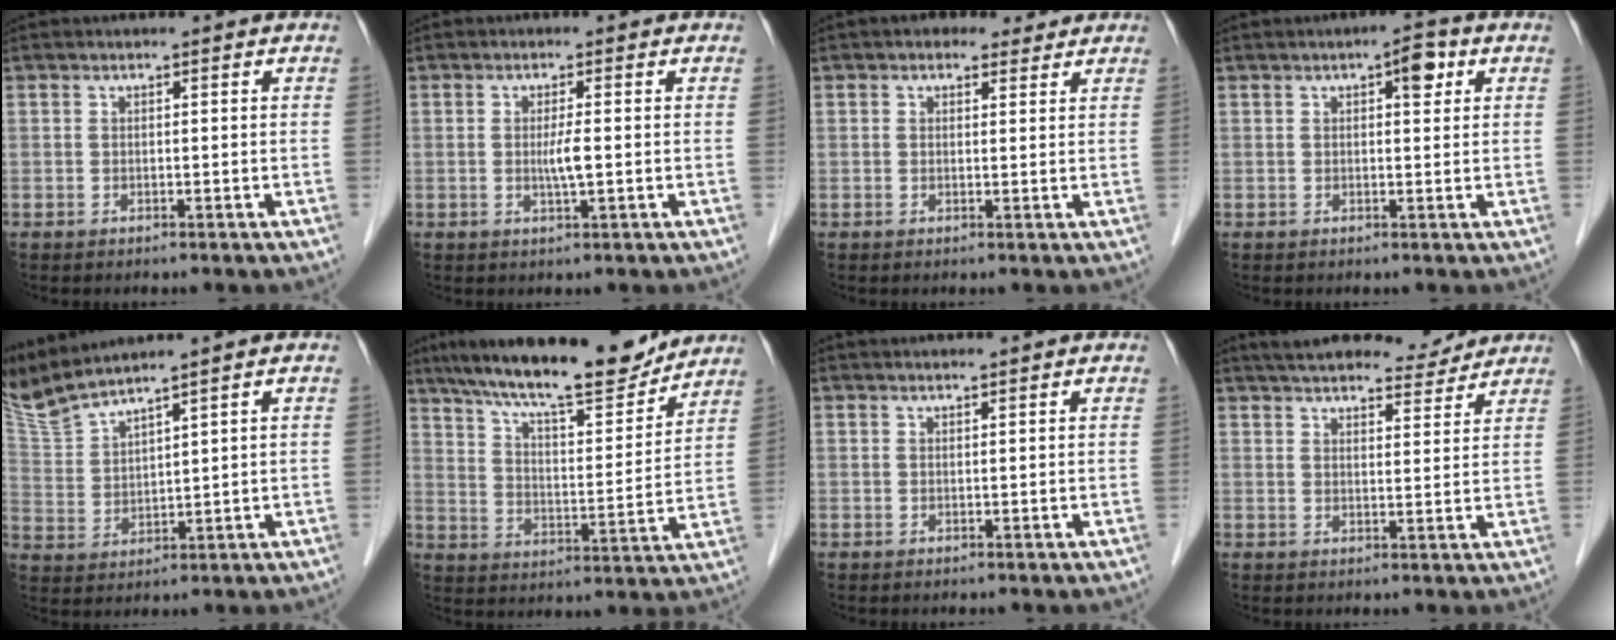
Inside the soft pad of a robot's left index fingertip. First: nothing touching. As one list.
[{"total": 2.5, "force": [-0.2, 0.0, 2.5], "torque": [-0.050, -0.004, -0.002]}, {"total": 3.1, "force": [2.3, 1.8, 1.0], "torque": [-0.012, 0.016, 0.031]}, {"total": 3.4, "force": [1.4, 1.2, 2.8], "torque": [-0.037, 0.010, 0.015]}, {"total": 8.0, "force": [7.3, -1.0, 3.2], "torque": [-0.086, 0.005, 0.159]}, {"total": 17.2, "force": [14.9, 2.7, 8.2], "torque": [-0.137, 0.004, 0.236]}, {"total": 2.8, "force": [2.6, 0.2, 0.9], "torque": [-0.009, 0.020, 0.036]}, {"total": 12.2, "force": [11.4, 2.2, 3.9], "torque": [-0.051, 0.010, 0.157]}]